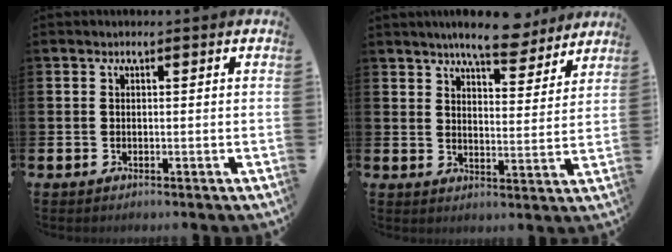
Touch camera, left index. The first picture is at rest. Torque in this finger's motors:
{"motor_torque": [1.02, -1.12, 1.05, 0.21]}